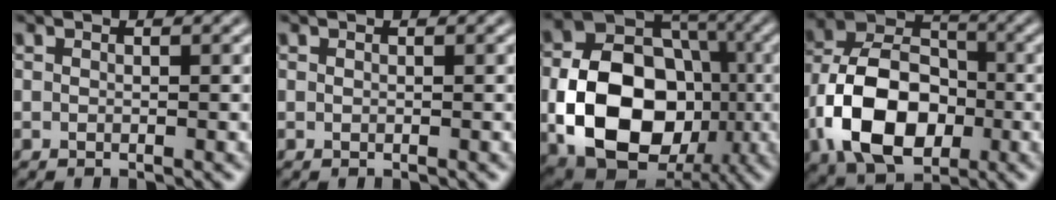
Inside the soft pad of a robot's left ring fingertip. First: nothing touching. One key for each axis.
{"total": 0.0}
{"total": 13.3, "fx": -2.8, "fy": 9.7, "fz": 8.6, "tx": -0.150, "ty": -0.012, "tz": -0.054}
{"total": 11.0, "fx": -3.4, "fy": 7.3, "fz": 7.5, "tx": -0.148, "ty": 0.004, "tz": -0.071}